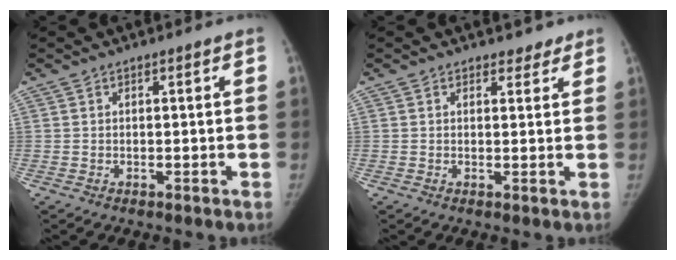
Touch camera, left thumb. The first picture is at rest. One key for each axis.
{"total": 2.5, "fx": 2.0, "fy": 1.5, "fz": 0.5, "tx": 0.018, "ty": -0.011, "tz": 0.022}